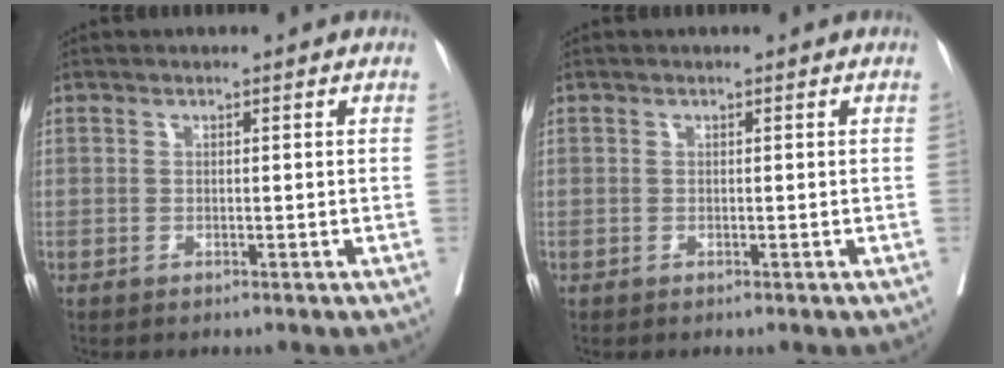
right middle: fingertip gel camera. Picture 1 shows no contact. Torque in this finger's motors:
{"motor_torque": [-0.04, 0.18, -0.02, 0.00]}